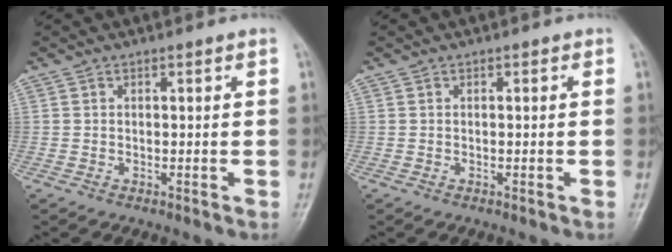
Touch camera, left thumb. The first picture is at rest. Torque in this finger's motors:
{"motor_torque": [0.01, 0.01, 0.00, -0.03, 0.00]}